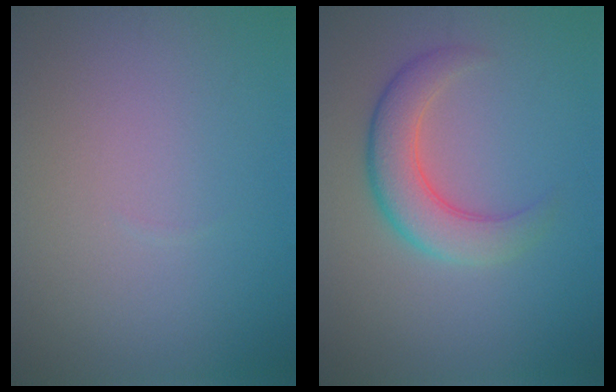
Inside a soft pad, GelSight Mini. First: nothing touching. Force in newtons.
{"total": 4.7, "press": 4.7, "slide": 0.4}